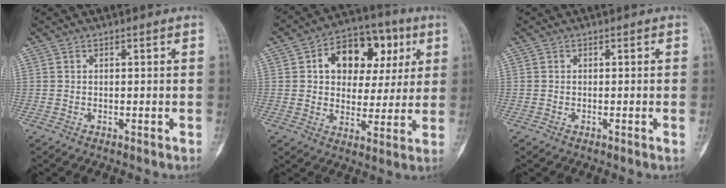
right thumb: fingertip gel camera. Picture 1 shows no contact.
{"total": 16.0, "force": [5.0, 10.9, 10.5], "torque": [-0.101, 0.013, 0.075]}
{"total": 0.7, "force": [-0.1, -0.2, 0.7], "torque": [-0.010, 0.003, -0.001]}